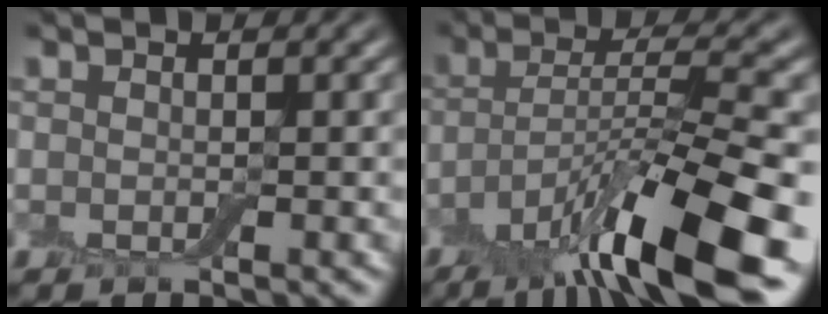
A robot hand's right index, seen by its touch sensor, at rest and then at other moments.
{"total": 12.0, "force": [-7.0, 2.4, 9.5], "torque": [-0.147, 0.002, -0.124]}